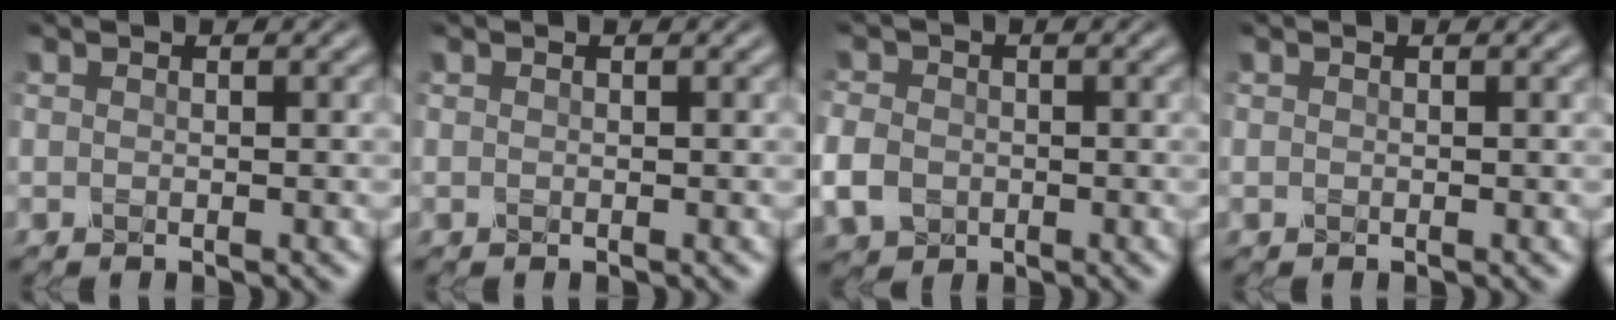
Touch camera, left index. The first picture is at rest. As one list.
[{"total": 0.0}, {"total": 3.9, "force": [-1.0, 3.2, 1.8], "torque": [-0.050, -0.007, -0.026]}, {"total": 0.0}]